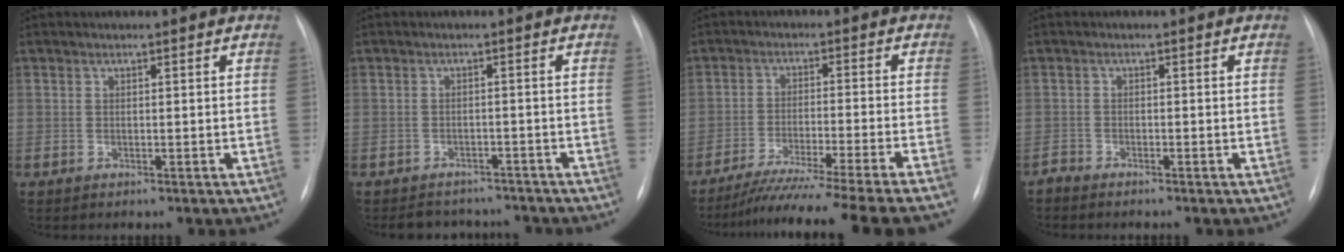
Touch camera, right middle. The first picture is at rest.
{"total": 6.9, "force": [-6.4, 2.6, 0.6], "torque": [-0.002, 0.011, -0.077]}
{"total": 19.2, "force": [-16.2, -2.1, 10.0], "torque": [-0.133, -0.045, -0.243]}
{"total": 1.2, "force": [-1.2, 0.1, -0.1], "torque": [0.001, -0.003, -0.023]}